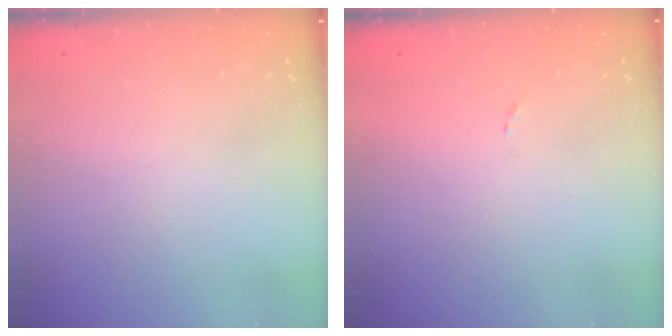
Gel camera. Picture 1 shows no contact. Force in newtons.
{"total": 4.2, "press": 4.1, "slide": 0.7}